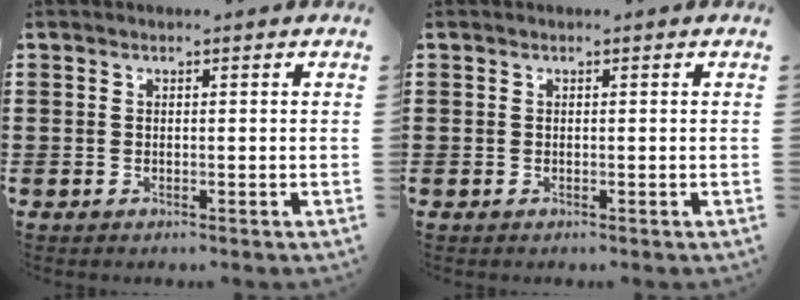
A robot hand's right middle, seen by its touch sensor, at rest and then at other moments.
{"total": 0.0}